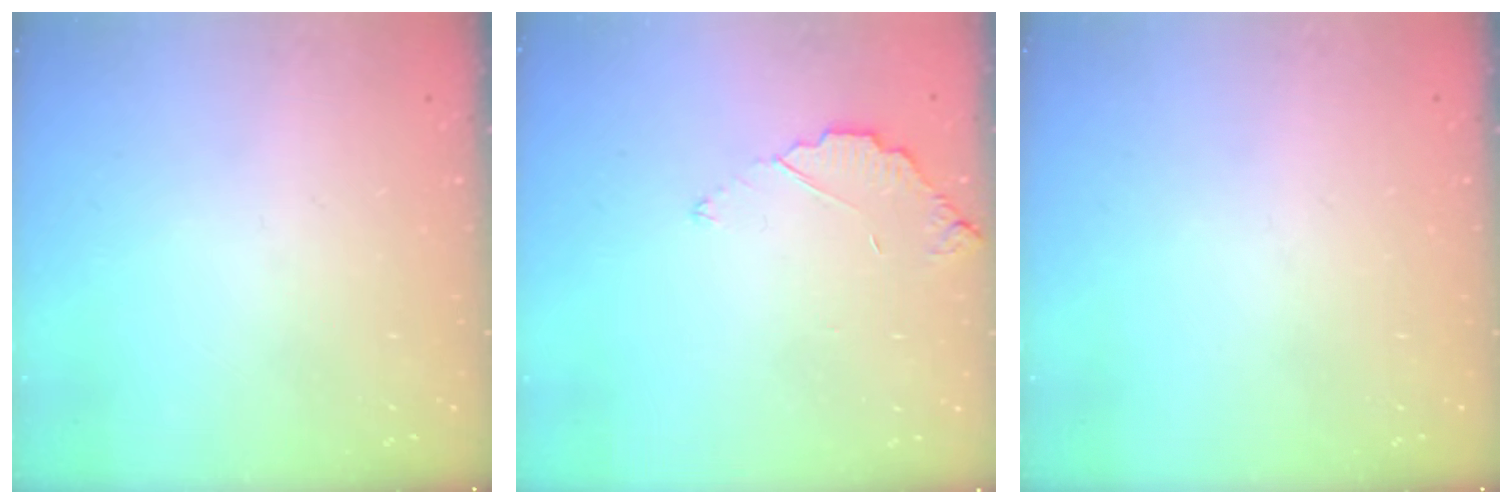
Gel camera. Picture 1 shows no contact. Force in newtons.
{"total": 3.5, "press": 3.5, "slide": 0.3}
{"total": 0.0}